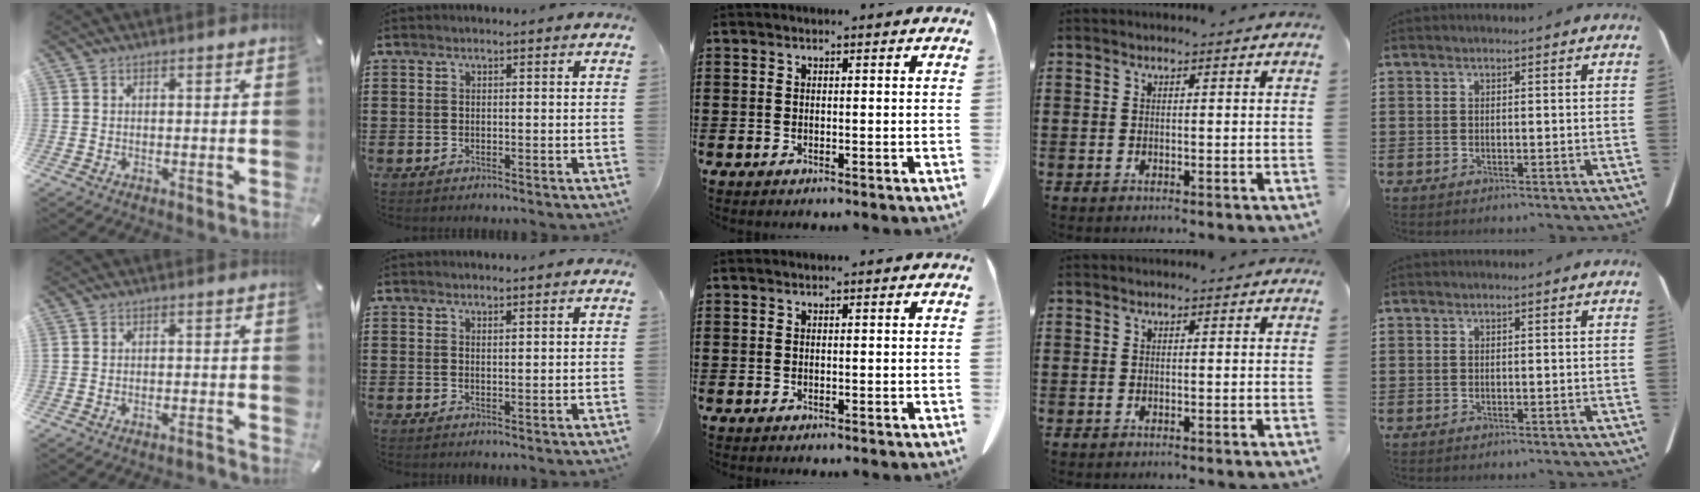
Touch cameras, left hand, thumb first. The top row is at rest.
{"thumb": {"total": 2.1, "force": [-1.8, 0.4, 0.9], "torque": [-0.017, 0.009, -0.036]}, "index": {"total": 1.0, "force": [0.8, 0.0, 0.4], "torque": [-0.010, -0.001, 0.017]}}